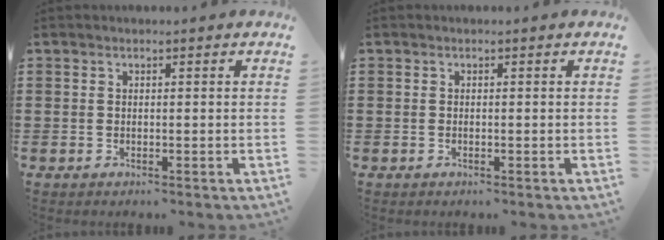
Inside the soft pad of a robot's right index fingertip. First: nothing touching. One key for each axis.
{"total": 0.0}